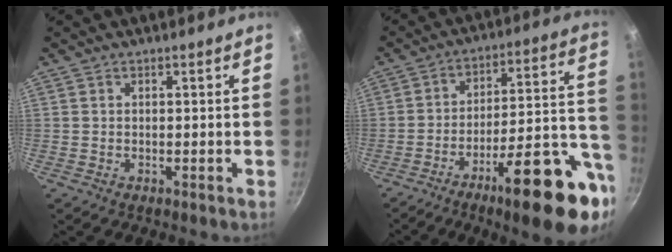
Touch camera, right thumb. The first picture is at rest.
{"total": 22.6, "force": [-9.2, 6.1, 19.7], "torque": [-0.242, 0.036, -0.131]}